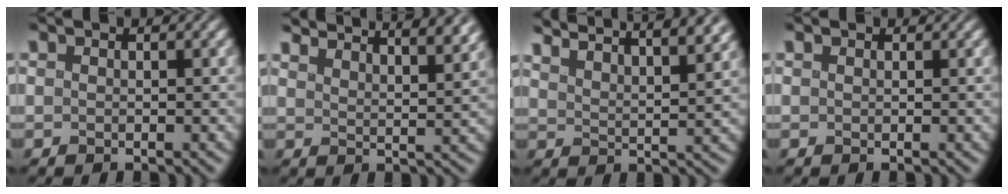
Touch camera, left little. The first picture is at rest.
{"total": 10.0, "force": [8.6, 2.3, 4.6], "torque": [-0.044, 0.024, 0.084]}
{"total": 10.7, "force": [8.8, 2.7, 5.4], "torque": [-0.070, 0.027, 0.093]}
{"total": 0.5, "force": [0.5, 0.1, 0.0], "torque": [-0.002, -0.001, 0.003]}